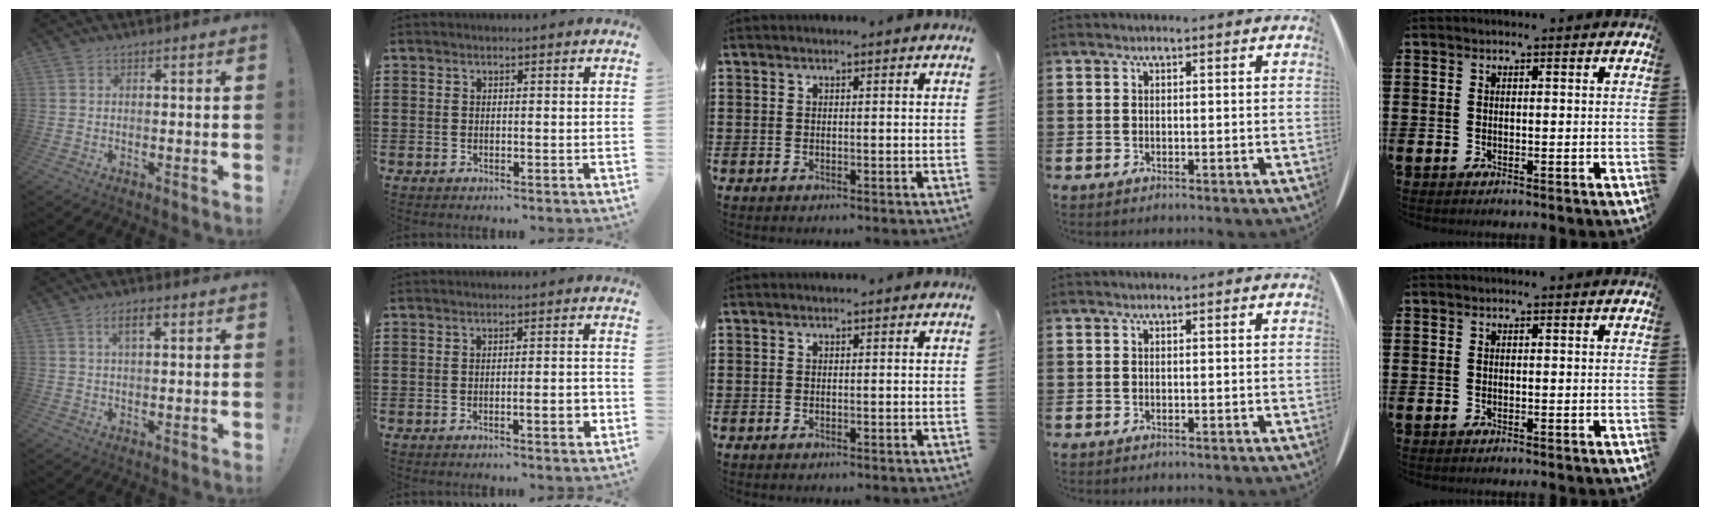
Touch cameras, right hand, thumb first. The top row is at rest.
{"thumb": {"total": 4.4, "force": [1.7, 1.6, 3.7], "torque": [-0.063, 0.001, 0.025]}, "index": {"total": 3.6, "force": [-1.0, 0.5, 3.4], "torque": [-0.056, -0.003, -0.016]}}